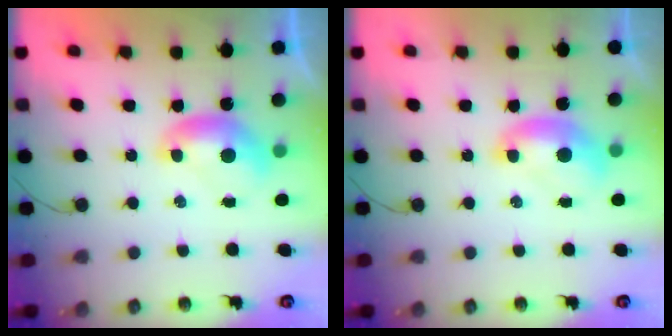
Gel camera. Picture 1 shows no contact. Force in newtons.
{"total": 1.6, "press": 1.6, "slide": 0.2}